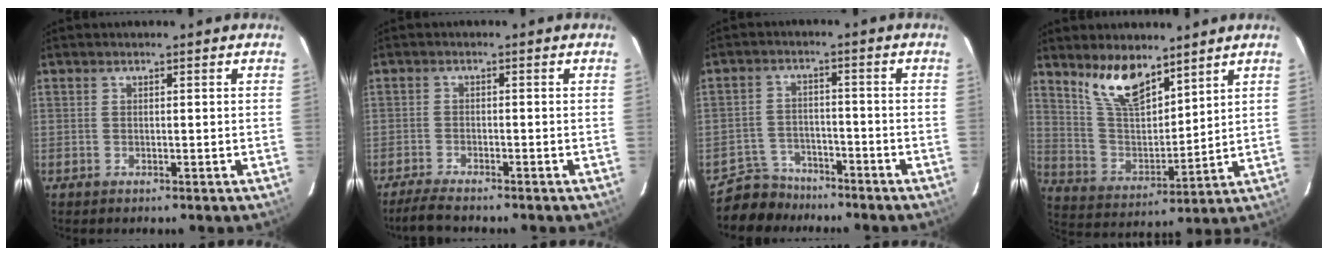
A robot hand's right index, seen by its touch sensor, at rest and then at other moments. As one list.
[{"total": 4.1, "force": [-3.8, 0.4, 1.7], "torque": [-0.056, -0.012, -0.071]}, {"total": 6.7, "force": [-5.6, 3.7, -0.1], "torque": [-0.017, 0.016, -0.092]}, {"total": 11.9, "force": [8.7, 4.6, 6.7], "torque": [-0.131, 0.004, 0.176]}]